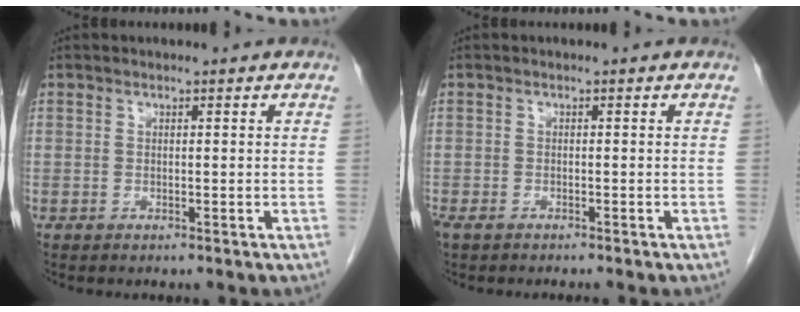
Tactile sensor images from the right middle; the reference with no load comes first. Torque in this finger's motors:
{"motor_torque": [0.06, 0.03, 0.01, 0.01]}